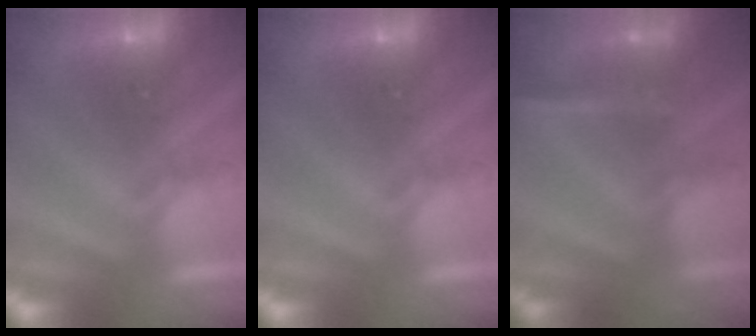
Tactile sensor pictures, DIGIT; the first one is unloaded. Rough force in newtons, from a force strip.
{"total": 0.0}
{"total": 2.4}